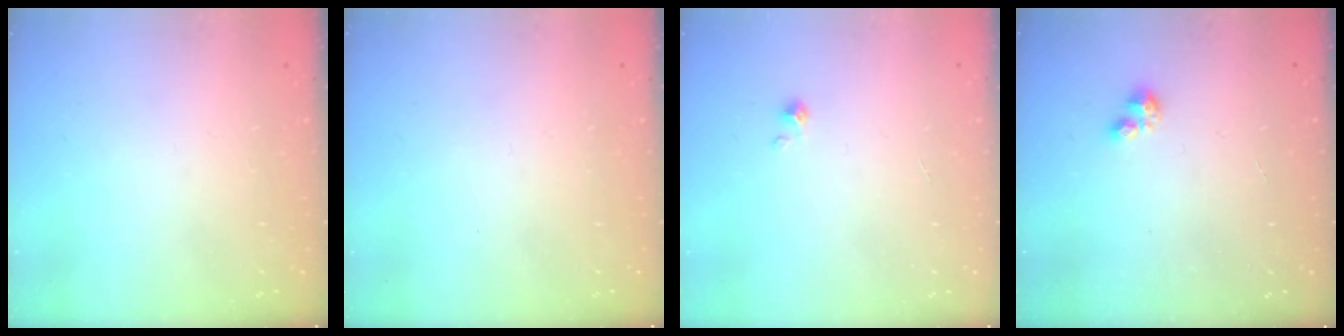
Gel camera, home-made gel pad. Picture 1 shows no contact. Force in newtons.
{"total": 0.0}
{"total": 0.0}
{"total": 1.3, "press": 1.2, "slide": 0.3}